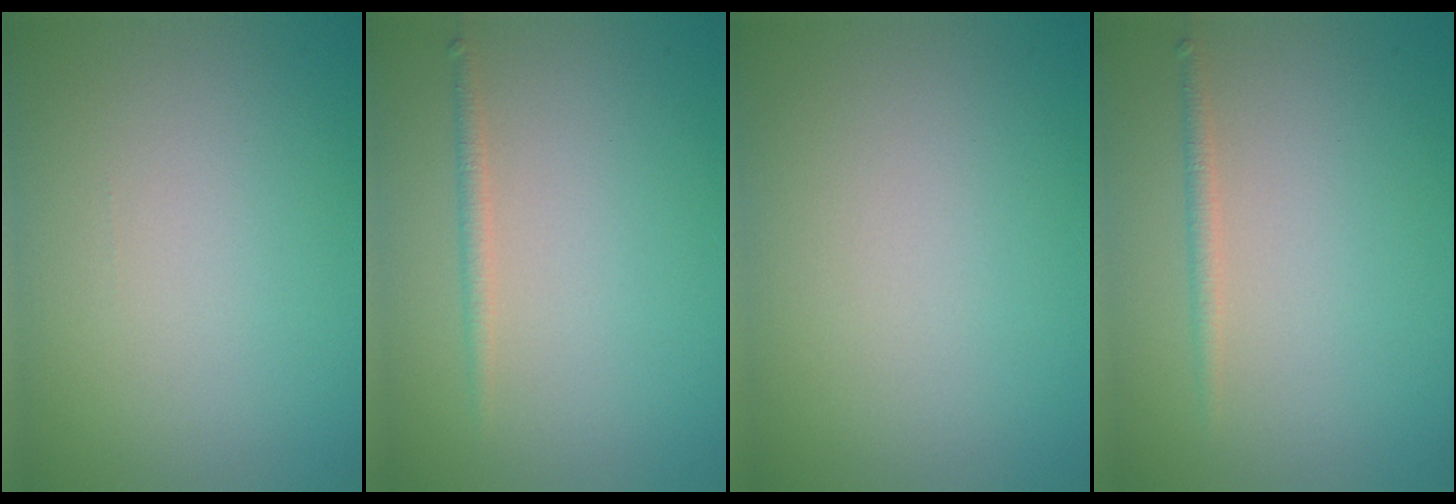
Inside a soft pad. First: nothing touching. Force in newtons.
{"total": 1.1, "press": 1.1, "slide": 0.0}
{"total": 0.0}
{"total": 1.1, "press": 1.1, "slide": 0.0}